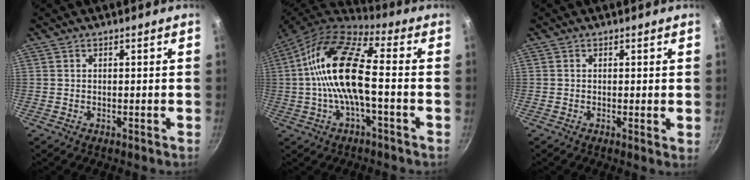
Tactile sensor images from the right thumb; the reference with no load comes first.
{"total": 15.8, "force": [-1.0, 5.7, 14.7], "torque": [-0.284, 0.036, -0.037]}
{"total": 0.9, "force": [0.2, 0.1, 0.9], "torque": [-0.014, -0.007, 0.000]}